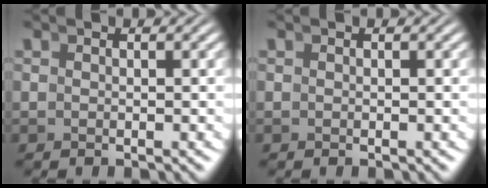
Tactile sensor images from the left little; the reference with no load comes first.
{"total": 0.0}